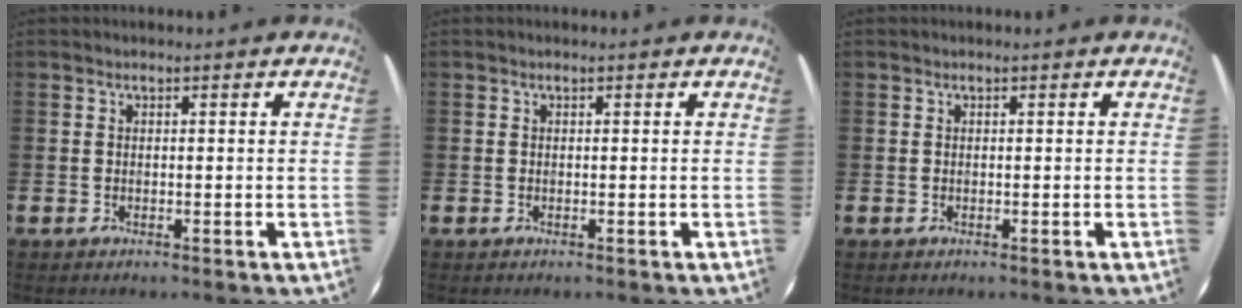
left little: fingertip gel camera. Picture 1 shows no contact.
{"total": 0.0}
{"total": 0.0}